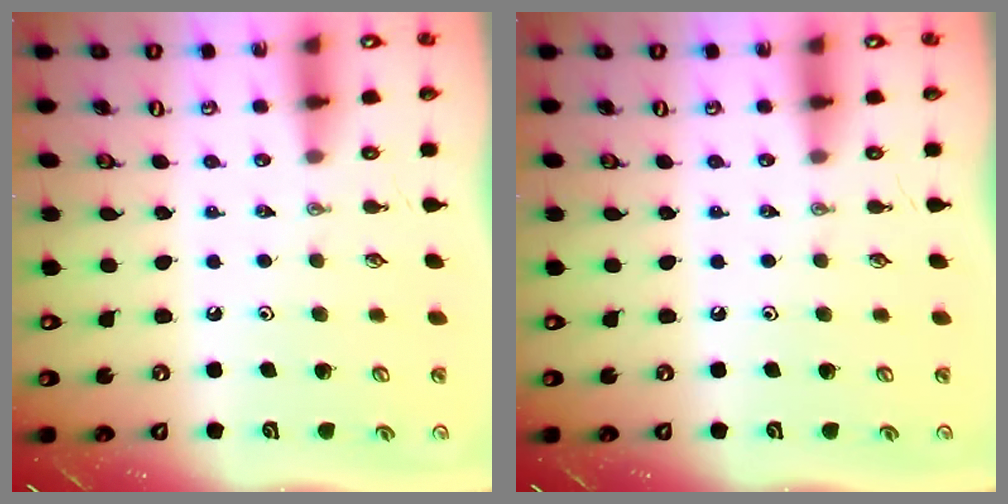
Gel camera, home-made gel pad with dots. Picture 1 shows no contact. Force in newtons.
{"total": 0.0}